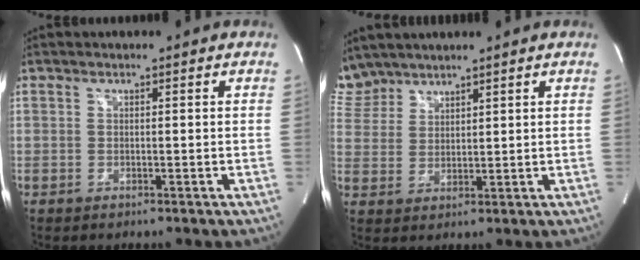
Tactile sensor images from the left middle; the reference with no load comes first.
{"total": 5.9, "force": [5.5, 2.1, -0.1], "torque": [-0.003, 0.013, 0.122]}